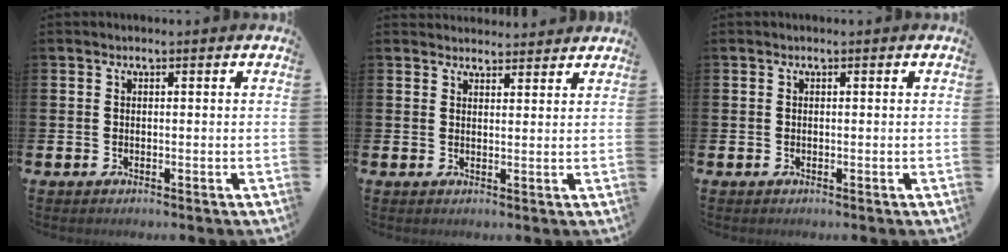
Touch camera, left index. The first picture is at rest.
{"total": 2.7, "force": [2.6, 0.6, -0.2], "torque": [0.012, -0.016, 0.045]}
{"total": 0.0}